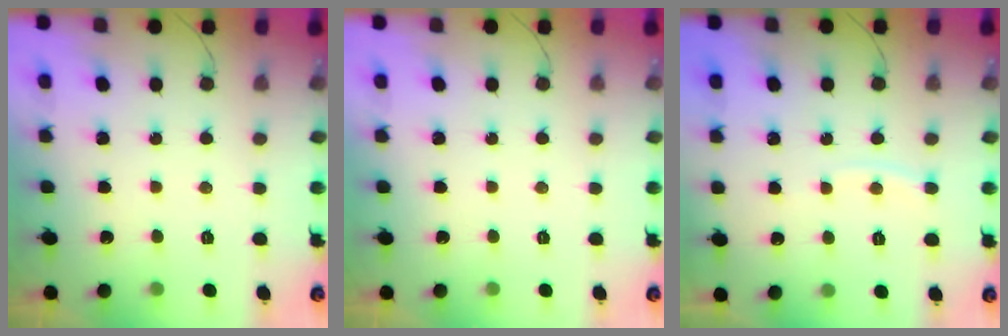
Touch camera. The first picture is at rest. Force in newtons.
{"total": 0.0}
{"total": 3.9, "press": 3.9, "slide": 0.5}